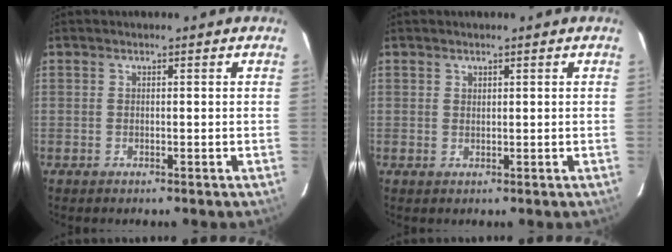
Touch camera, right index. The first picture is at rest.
{"total": 0.6, "force": [0.4, 0.4, 0.0], "torque": [0.000, 0.002, 0.009]}